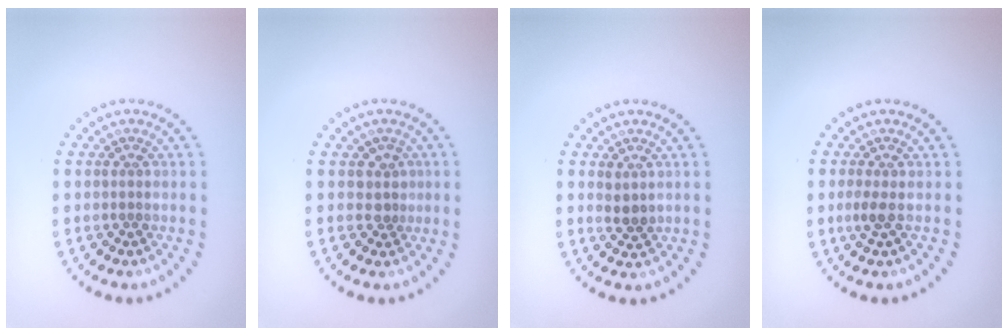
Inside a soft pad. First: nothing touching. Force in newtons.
{"total": 1.6, "press": 1.2, "slide": 1.0}
{"total": 1.6, "press": 1.4, "slide": 0.7}
{"total": 1.1, "press": 1.0, "slide": 0.4}